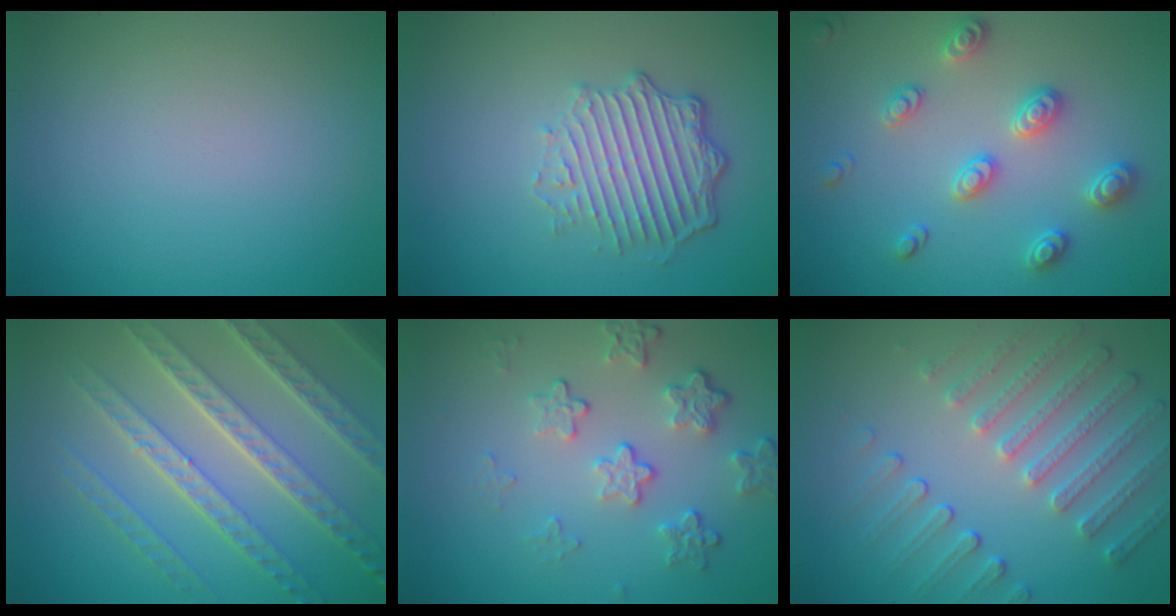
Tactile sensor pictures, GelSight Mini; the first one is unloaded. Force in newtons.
{"total": 4.9, "press": 3.7, "slide": 3.2}
{"total": 3.0, "press": 2.9, "slide": 0.6}
{"total": 8.1, "press": 5.6, "slide": 5.9}
{"total": 4.2, "press": 3.1, "slide": 2.9}
{"total": 5.1, "press": 3.9, "slide": 3.3}